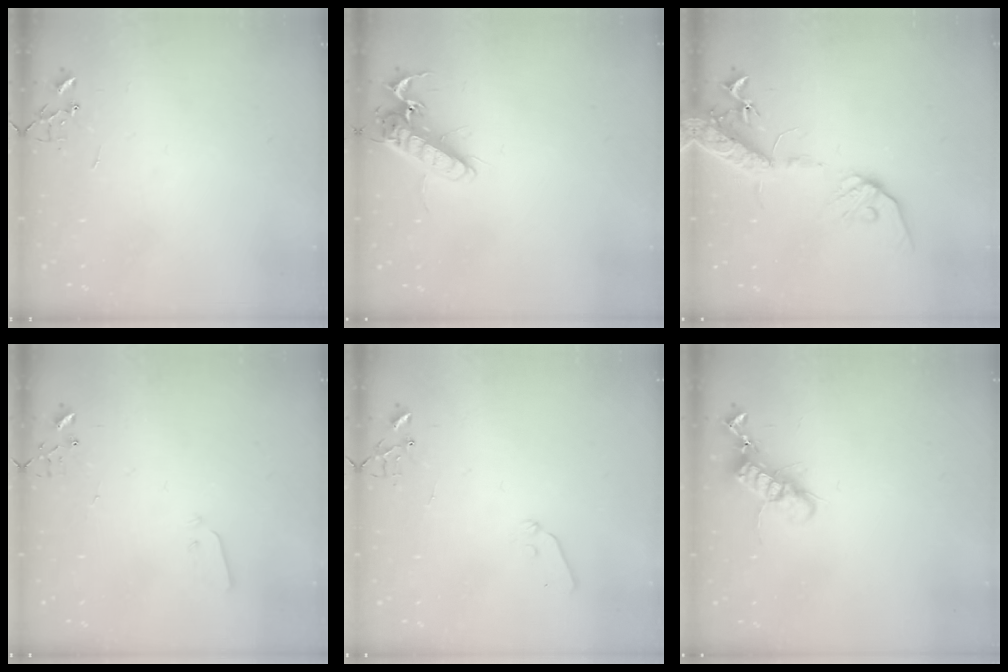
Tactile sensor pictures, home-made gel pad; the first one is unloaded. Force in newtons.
{"total": 12.8, "press": 12.6, "slide": 2.4}
{"total": 16.6, "press": 16.2, "slide": 3.5}
{"total": 3.0, "press": 3.0, "slide": 0.3}
{"total": 4.9, "press": 4.8, "slide": 0.7}
{"total": 12.8, "press": 12.8, "slide": 0.8}